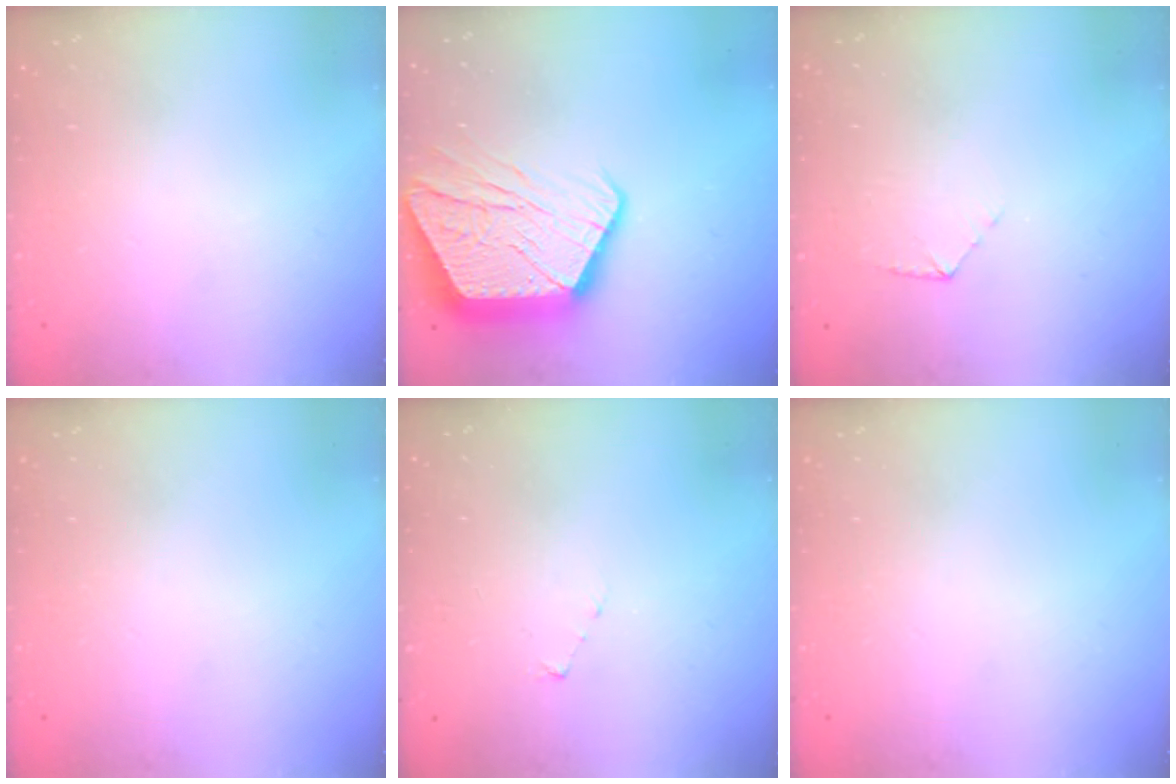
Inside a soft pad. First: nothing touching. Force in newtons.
{"total": 20.1, "press": 20.0, "slide": 1.3}
{"total": 5.1, "press": 5.1, "slide": 0.4}
{"total": 0.0}
{"total": 3.0, "press": 3.0, "slide": 0.3}
{"total": 0.0}